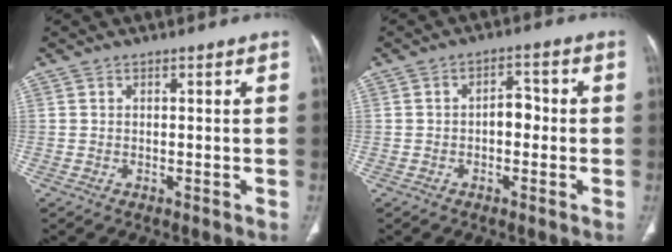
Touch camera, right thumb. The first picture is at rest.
{"total": 3.8, "force": [-0.6, 2.4, 2.9], "torque": [-0.028, 0.016, -0.015]}